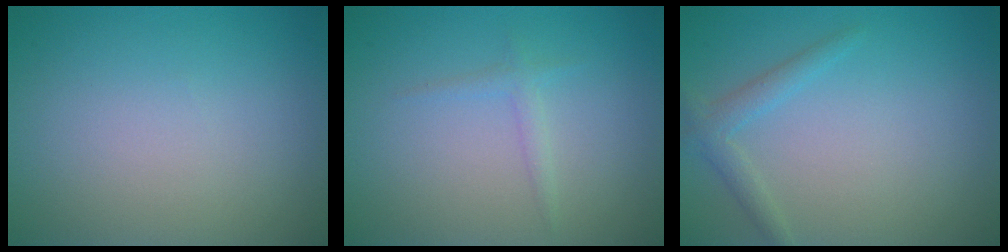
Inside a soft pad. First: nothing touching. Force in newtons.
{"total": 1.1, "press": 1.1, "slide": 0.1}
{"total": 1.7, "press": 1.7, "slide": 0.1}